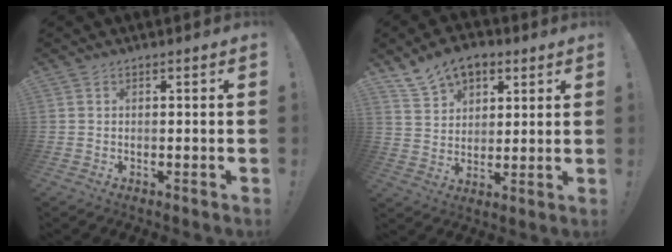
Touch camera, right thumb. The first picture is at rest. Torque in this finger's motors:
{"motor_torque": [1.07, 1.15, 0.10, 0.08, 0.00]}